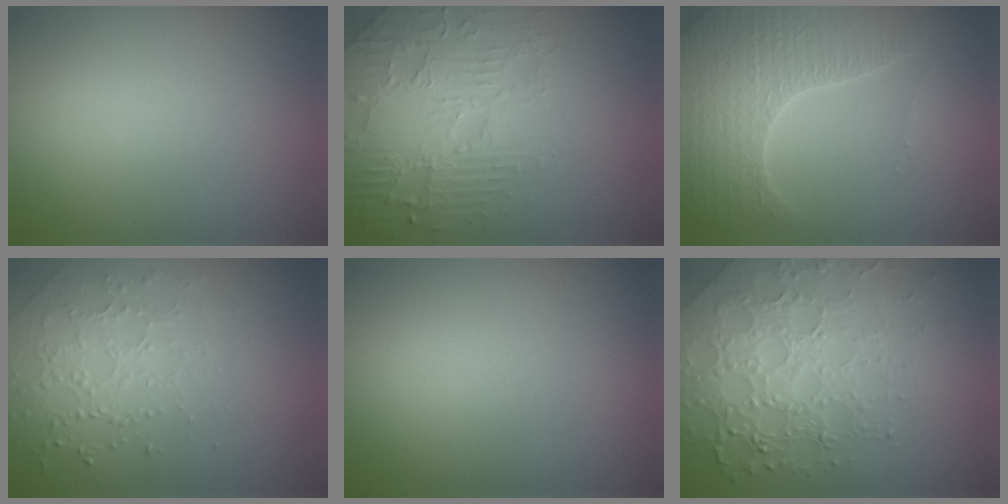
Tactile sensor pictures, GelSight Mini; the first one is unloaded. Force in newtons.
{"total": 4.3, "press": 4.1, "slide": 1.4}
{"total": 5.0, "press": 4.4, "slide": 2.3}
{"total": 1.7, "press": 1.5, "slide": 0.8}
{"total": 0.0}
{"total": 7.1, "press": 5.1, "slide": 4.9}